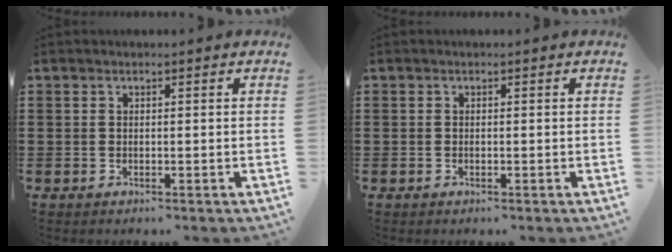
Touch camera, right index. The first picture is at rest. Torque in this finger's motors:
{"motor_torque": [1.35, 0.78, 0.02, 0.00]}